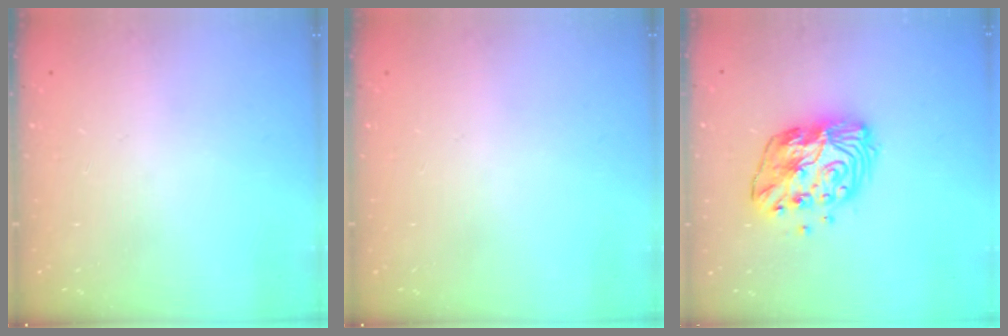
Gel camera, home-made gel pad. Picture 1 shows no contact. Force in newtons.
{"total": 0.0}
{"total": 13.5, "press": 13.5, "slide": 1.0}